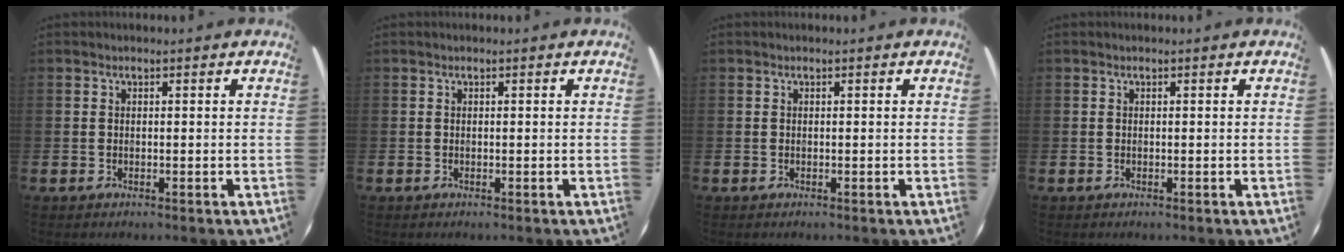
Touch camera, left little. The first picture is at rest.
{"total": 0.0}
{"total": 0.0}
{"total": 0.0}